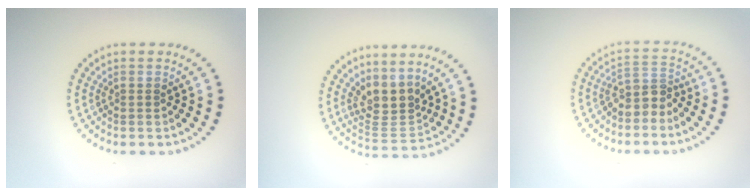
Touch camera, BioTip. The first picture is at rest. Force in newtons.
{"total": 3.4, "press": 2.5, "slide": 2.3}
{"total": 2.6, "press": 2.0, "slide": 1.7}